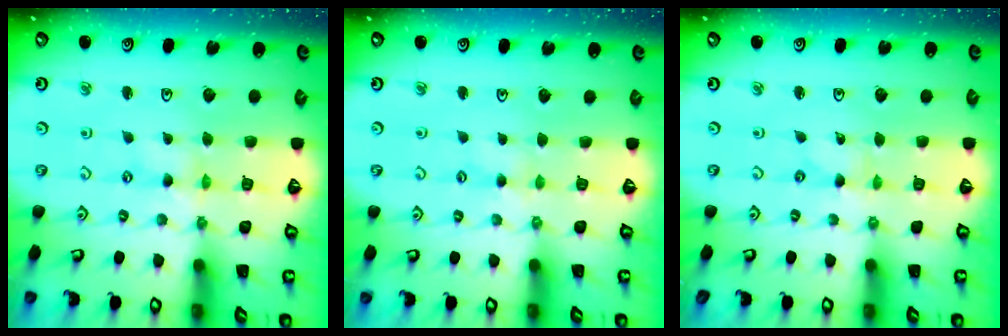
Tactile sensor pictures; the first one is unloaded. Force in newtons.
{"total": 2.2, "press": 2.2, "slide": 0.3}
{"total": 0.0}